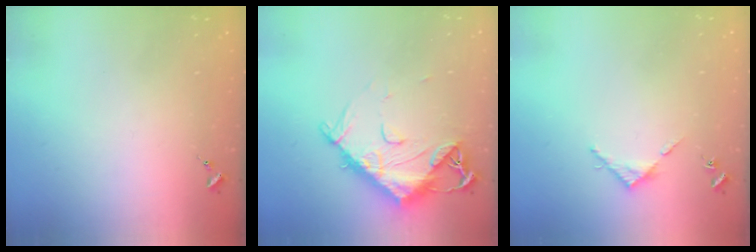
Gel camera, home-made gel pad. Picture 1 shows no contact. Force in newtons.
{"total": 13.6, "press": 13.5, "slide": 1.4}
{"total": 4.7, "press": 4.7, "slide": 0.2}